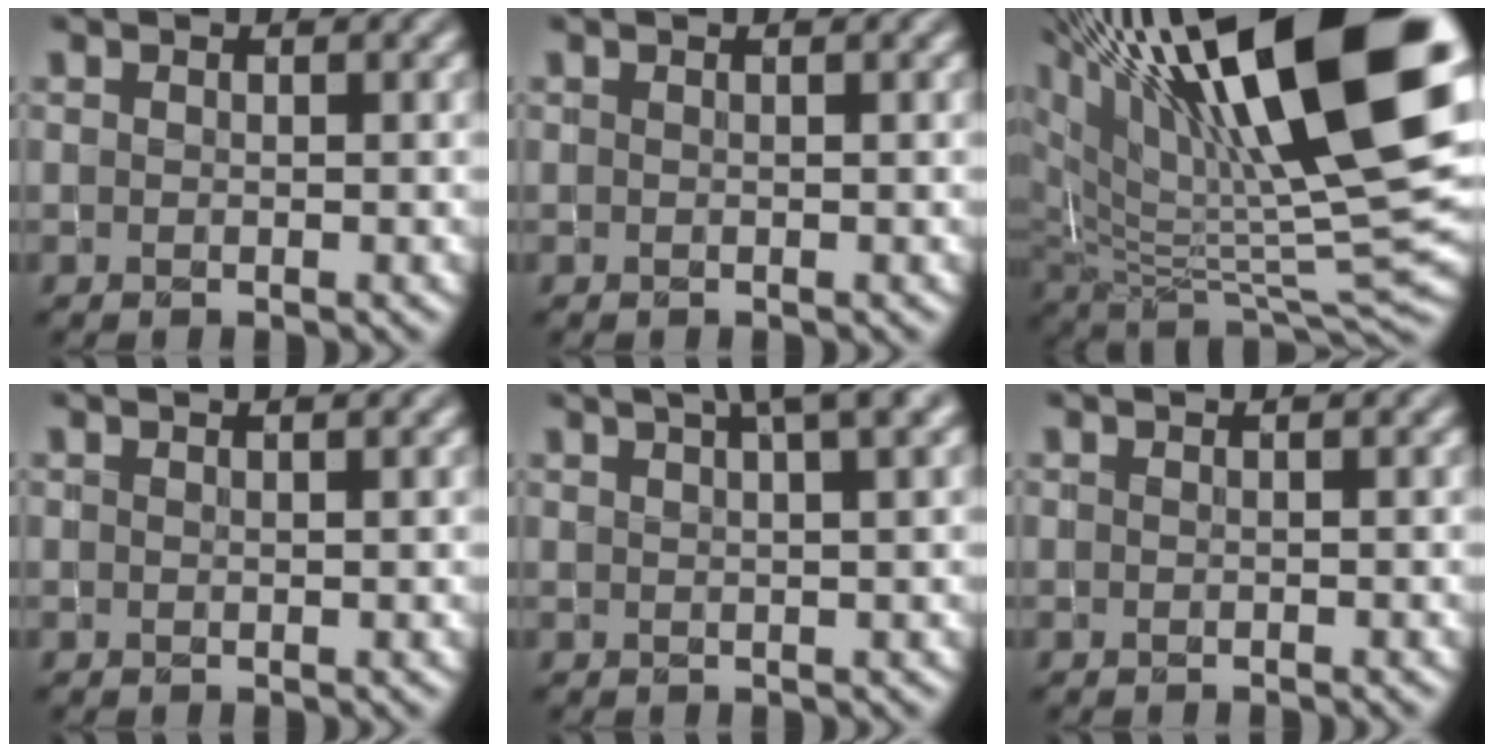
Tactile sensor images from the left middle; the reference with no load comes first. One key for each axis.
{"total": 0.0}
{"total": 18.5, "fx": 8.7, "fy": 6.0, "fz": 15.2, "tx": -0.253, "ty": 0.022, "tz": 0.155}
{"total": 1.0, "fx": 0.7, "fy": 0.2, "fz": 0.7, "tx": -0.015, "ty": -0.002, "tz": 0.007}
{"total": 4.6, "fx": 2.8, "fy": 0.8, "fz": 3.6, "tx": -0.037, "ty": 0.017, "tz": 0.033}
{"total": 0.7, "fx": -0.3, "fy": 0.2, "fz": 0.7, "tx": -0.009, "ty": -0.003, "tz": -0.004}